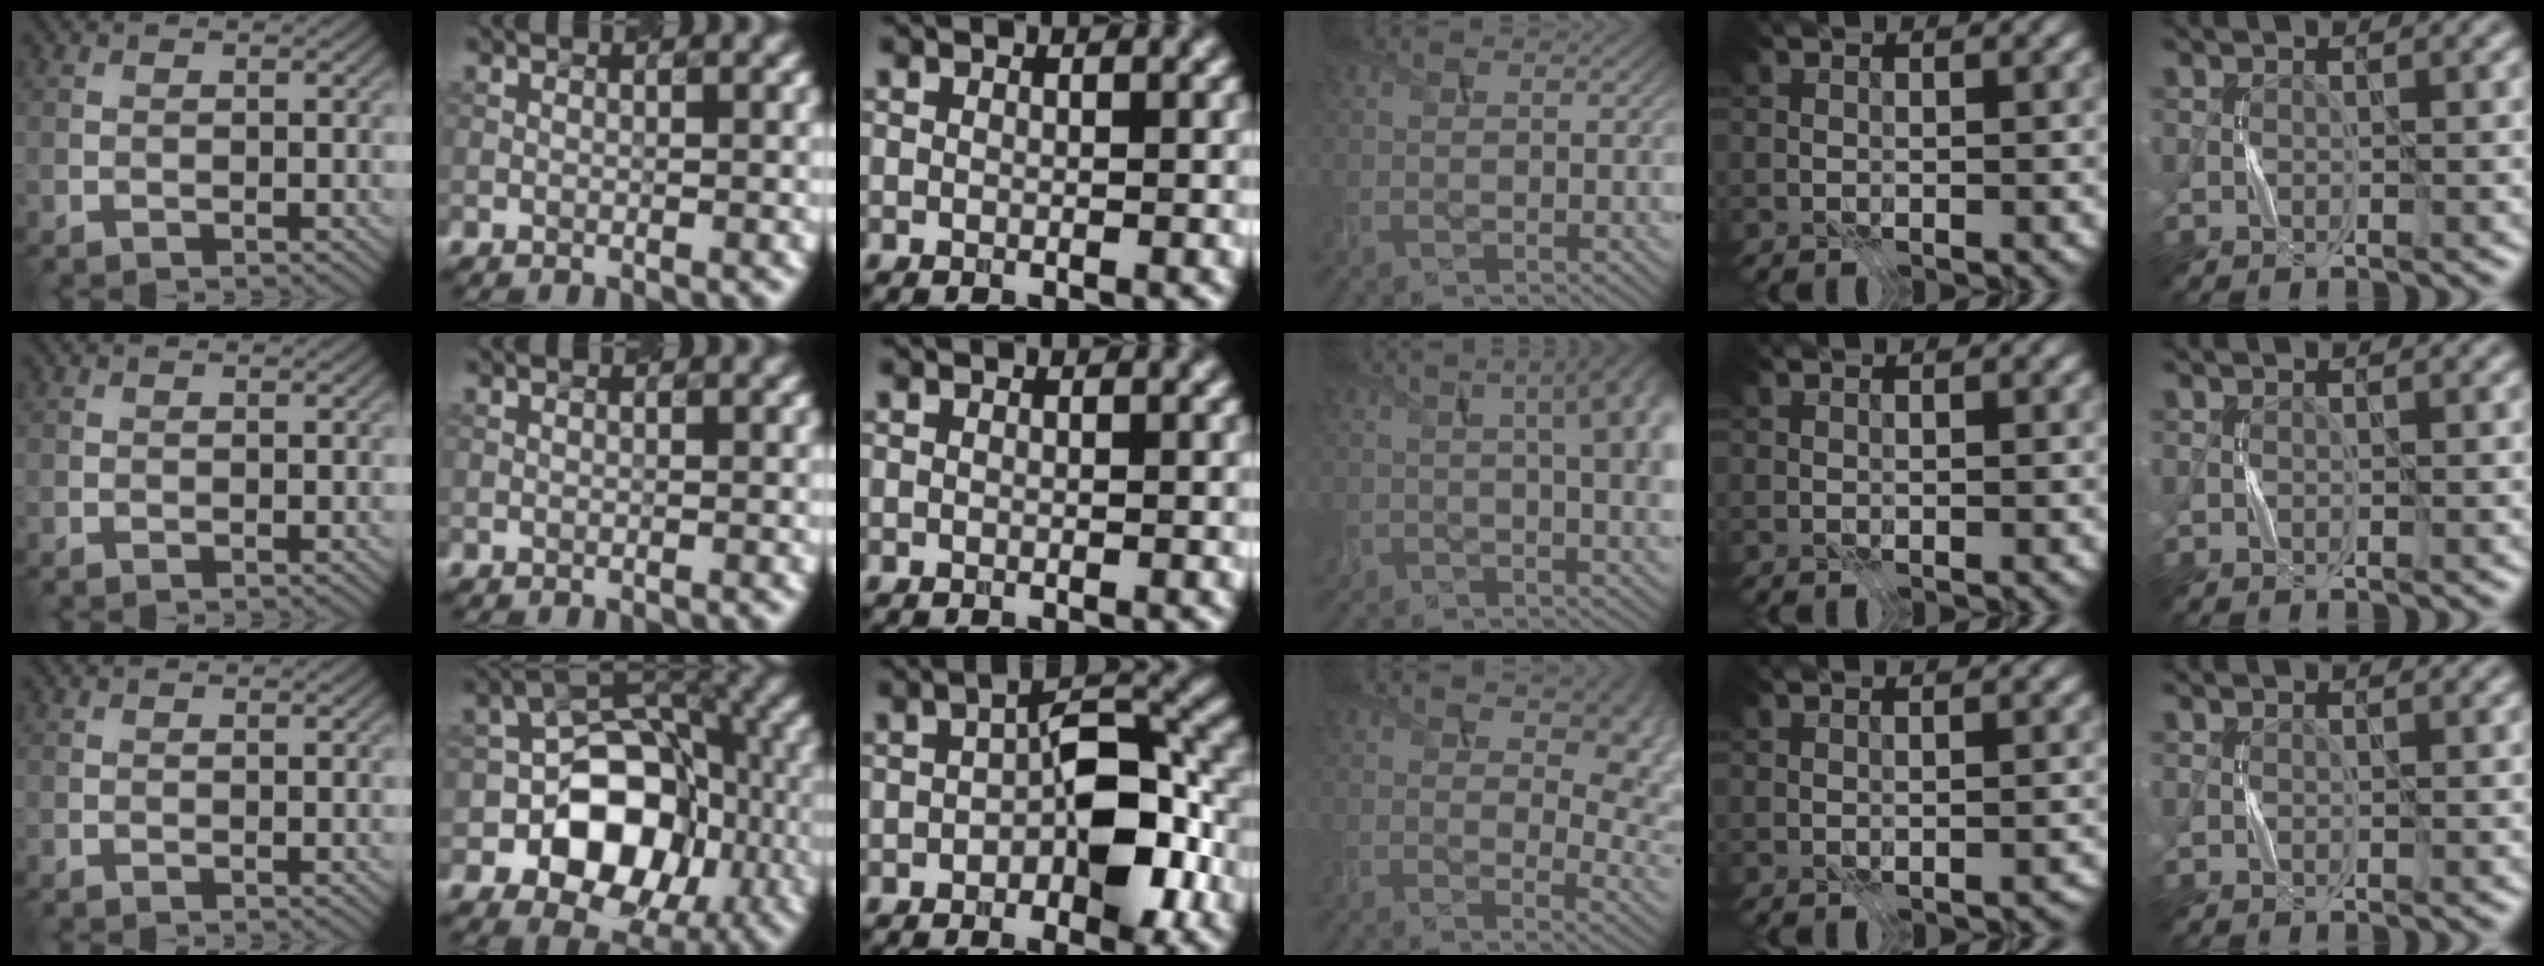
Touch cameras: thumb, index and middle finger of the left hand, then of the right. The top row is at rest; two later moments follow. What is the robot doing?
{"motion": "press", "object": "syringe"}